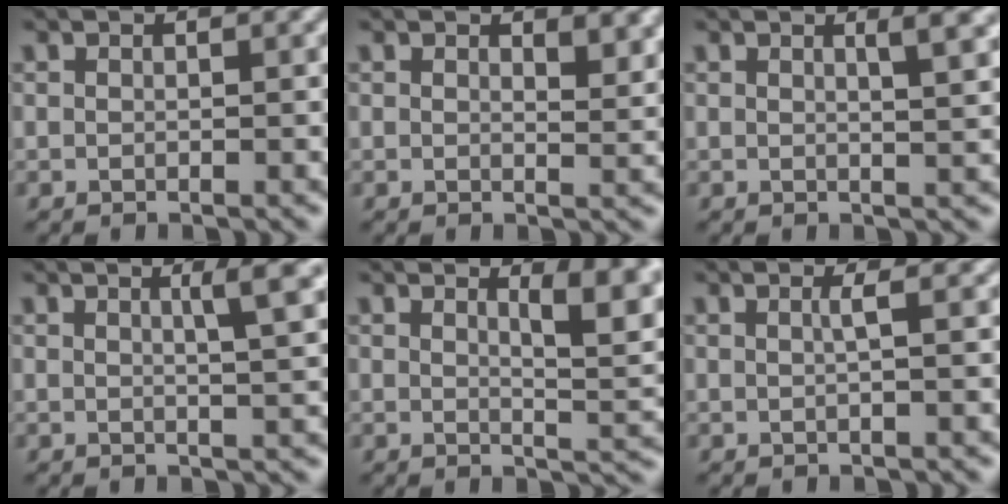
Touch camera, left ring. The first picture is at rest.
{"total": 2.8, "force": [1.4, 1.1, 2.2], "torque": [-0.028, -0.002, 0.023]}
{"total": 3.1, "force": [1.4, 1.0, 2.6], "torque": [-0.015, 0.005, 0.012]}
{"total": 3.4, "force": [1.3, 0.6, 3.1], "torque": [-0.032, 0.006, 0.018]}
{"total": 5.4, "force": [2.3, 1.6, 4.6], "torque": [-0.048, -0.003, 0.035]}
{"total": 1.1, "force": [0.1, 0.2, 1.1], "torque": [-0.017, 0.004, -0.001]}